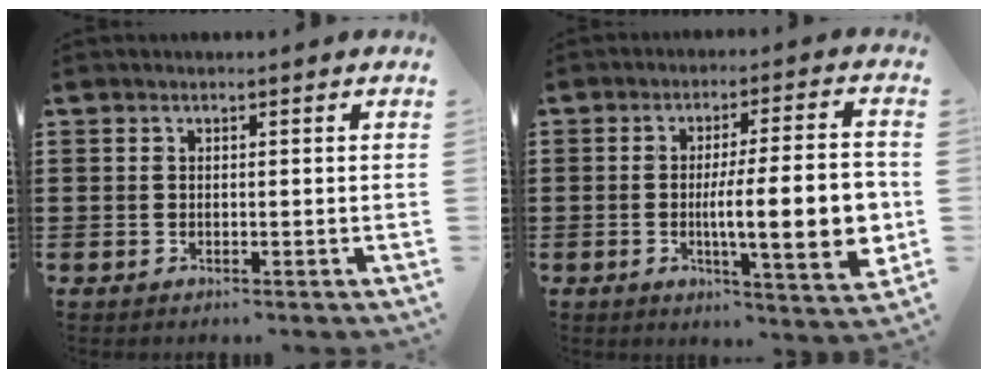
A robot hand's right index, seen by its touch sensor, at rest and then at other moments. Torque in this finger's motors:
{"motor_torque": [2.14, 0.00, 1.05, 0.17]}